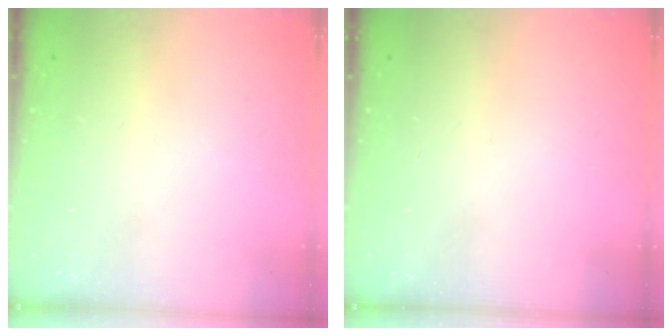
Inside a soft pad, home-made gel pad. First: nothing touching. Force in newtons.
{"total": 0.0}